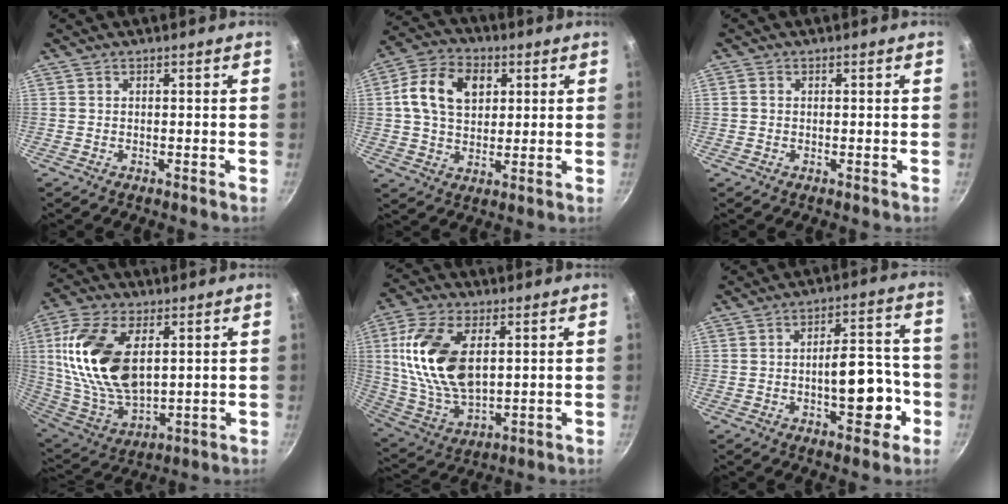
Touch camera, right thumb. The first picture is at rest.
{"total": 12.8, "force": [3.3, 9.0, 8.4], "torque": [-0.134, 0.006, 0.045]}
{"total": 1.0, "force": [0.0, 0.9, 0.5], "torque": [-0.009, 0.004, -0.002]}
{"total": 20.8, "force": [5.0, 11.7, 16.4], "torque": [-0.309, -0.019, 0.105]}
{"total": 18.3, "force": [4.0, 10.4, 14.5], "torque": [-0.270, -0.010, 0.084]}
{"total": 11.8, "force": [-3.4, 5.5, 9.9], "torque": [-0.099, 0.037, -0.045]}